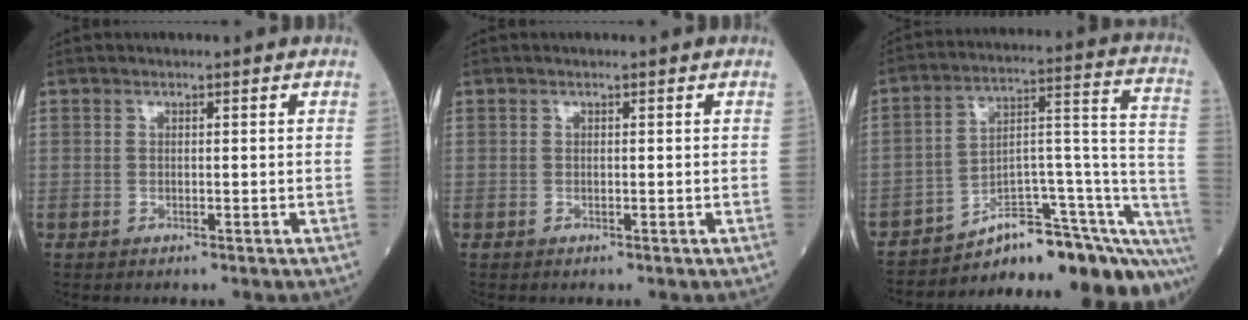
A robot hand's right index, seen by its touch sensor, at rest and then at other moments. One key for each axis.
{"total": 0.0}
{"total": 20.0, "fx": -18.2, "fy": 2.4, "fz": 8.0, "tx": -0.039, "ty": 0.065, "tz": -0.262}